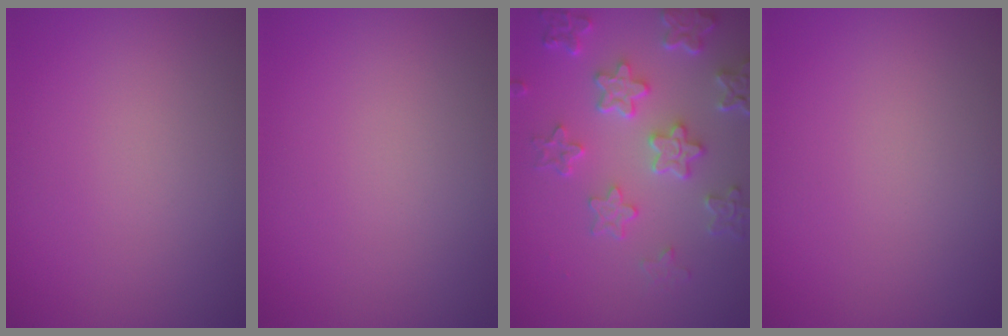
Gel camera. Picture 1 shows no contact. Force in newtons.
{"total": 0.0}
{"total": 5.8, "press": 4.5, "slide": 3.6}
{"total": 0.0}